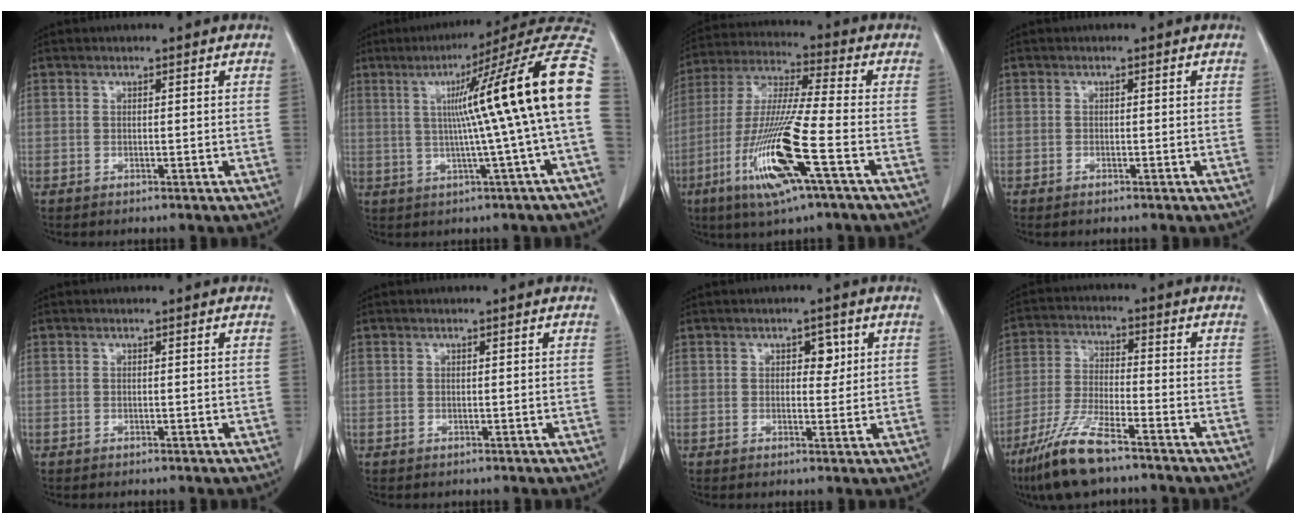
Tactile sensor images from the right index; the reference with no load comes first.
{"total": 18.3, "force": [1.7, -1.8, 18.1], "torque": [-0.223, 0.033, 0.013]}
{"total": 15.8, "force": [-6.3, 0.2, 14.5], "torque": [-0.303, -0.020, -0.119]}
{"total": 0.6, "force": [-0.5, 0.1, 0.3], "torque": [-0.011, -0.003, -0.003]}
{"total": 0.0}
{"total": 0.0}
{"total": 2.8, "force": [1.0, 1.7, 2.0], "torque": [-0.022, 0.004, 0.013]}
{"total": 10.7, "force": [-7.5, 1.5, 7.4], "torque": [-0.162, -0.028, -0.143]}